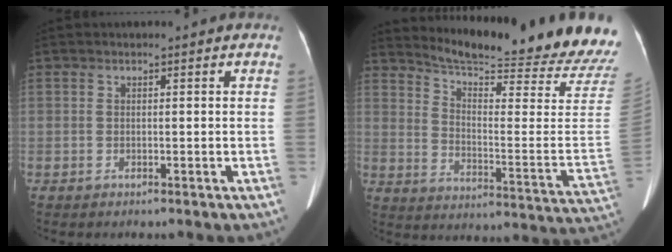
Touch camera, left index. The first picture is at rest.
{"total": 23.8, "force": [22.3, -1.3, 8.1], "torque": [-0.136, -0.129, 0.286]}